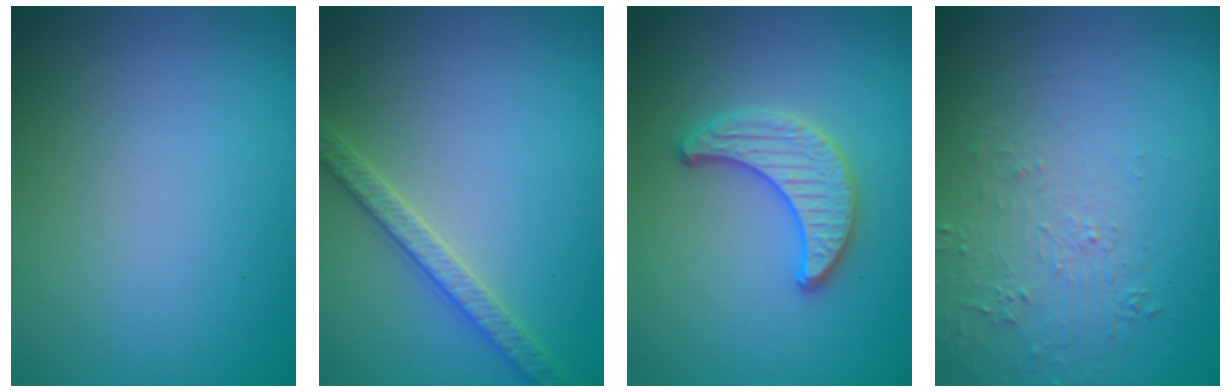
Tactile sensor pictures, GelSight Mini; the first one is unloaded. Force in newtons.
{"total": 2.8, "press": 2.8, "slide": 0.4}
{"total": 3.1, "press": 3.1, "slide": 0.2}
{"total": 1.9, "press": 0.8, "slide": 1.7}